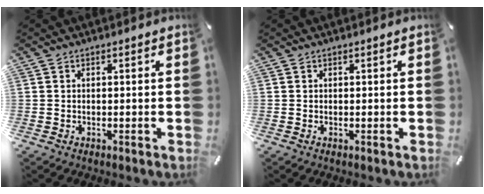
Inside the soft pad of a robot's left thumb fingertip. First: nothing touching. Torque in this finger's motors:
{"motor_torque": [-0.01, 0.01, -0.01, 0.03, 0.00]}